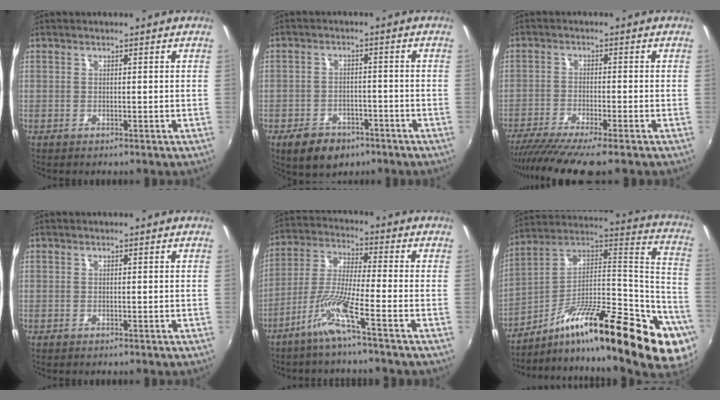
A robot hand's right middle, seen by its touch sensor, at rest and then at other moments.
{"total": 7.5, "force": [-4.6, 4.7, 3.6], "torque": [-0.089, -0.001, -0.061]}
{"total": 9.3, "force": [-7.5, -0.3, 5.5], "torque": [-0.117, -0.038, -0.126]}
{"total": 0.0}
{"total": 8.3, "force": [-4.9, -0.4, 6.7], "torque": [-0.148, -0.002, -0.097]}
{"total": 32.4, "force": [-16.3, 8.7, 26.6], "torque": [-0.355, 0.010, -0.257]}